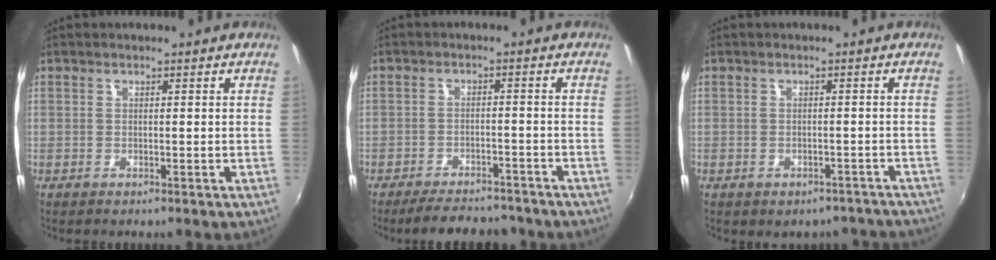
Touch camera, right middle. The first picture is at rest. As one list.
[{"total": 9.9, "force": [-8.5, 3.4, 3.7], "torque": [-0.084, 0.001, -0.118]}, {"total": 7.2, "force": [-5.8, 3.7, 1.9], "torque": [-0.031, 0.003, -0.056]}]